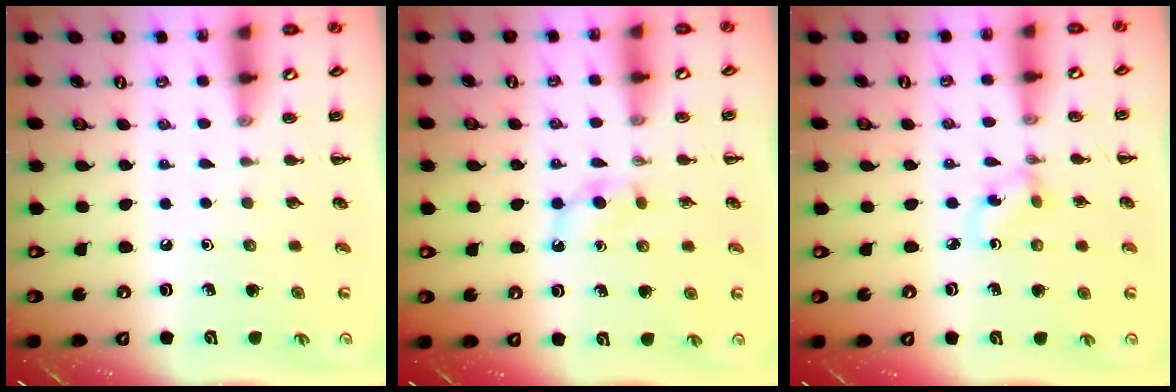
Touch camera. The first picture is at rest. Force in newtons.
{"total": 3.8, "press": 3.4, "slide": 1.8}
{"total": 1.4, "press": 1.3, "slide": 0.6}